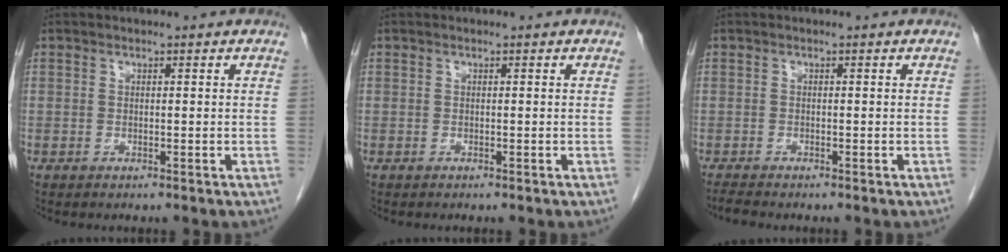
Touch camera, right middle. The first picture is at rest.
{"total": 0.0}
{"total": 1.2, "force": [-1.2, -0.2, 0.3], "torque": [-0.014, -0.006, -0.023]}